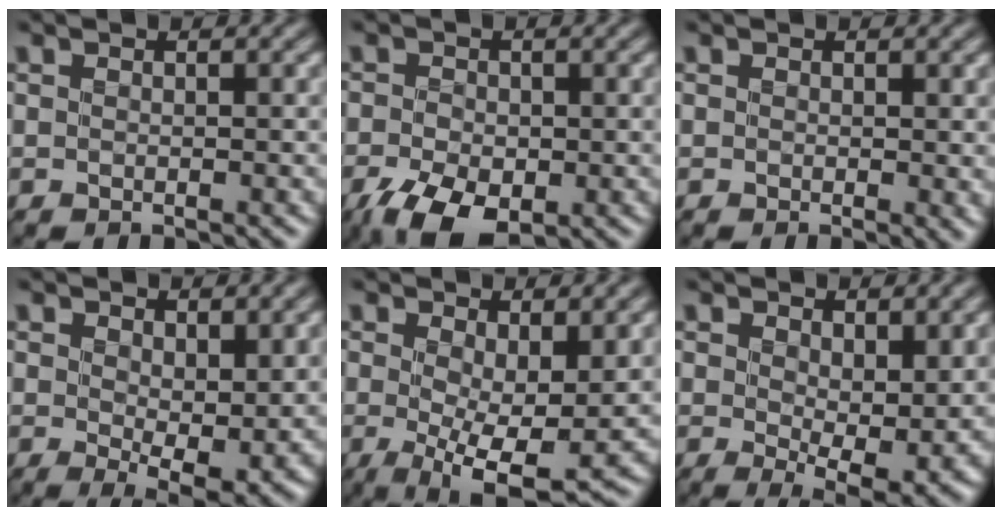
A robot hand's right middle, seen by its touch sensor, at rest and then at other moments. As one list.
[{"total": 6.0, "force": [-2.9, 3.2, 4.1], "torque": [-0.090, -0.014, -0.055]}, {"total": 1.1, "force": [0.3, 0.2, 1.0], "torque": [-0.010, -0.001, 0.004]}, {"total": 5.3, "force": [1.1, 2.2, 4.7], "torque": [-0.079, -0.014, 0.023]}, {"total": 7.4, "force": [-0.1, 2.5, 7.0], "torque": [-0.114, -0.018, -0.001]}, {"total": 6.3, "force": [1.2, 2.7, 5.6], "torque": [-0.091, -0.015, 0.025]}]